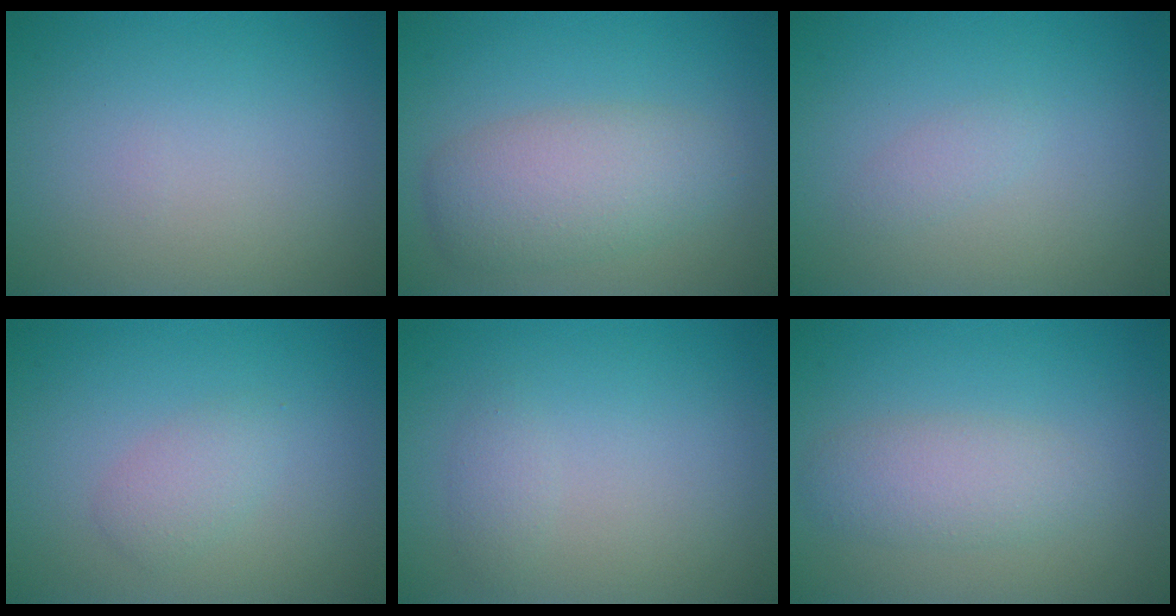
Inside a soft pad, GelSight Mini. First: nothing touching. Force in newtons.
{"total": 4.7, "press": 4.7, "slide": 0.2}
{"total": 0.9, "press": 0.9, "slide": 0.0}
{"total": 1.7, "press": 1.7, "slide": 0.1}
{"total": 0.9, "press": 0.9, "slide": 0.0}
{"total": 2.9, "press": 2.9, "slide": 0.2}